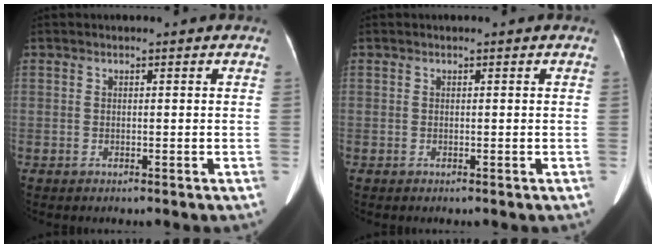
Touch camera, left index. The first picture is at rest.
{"total": 0.0}